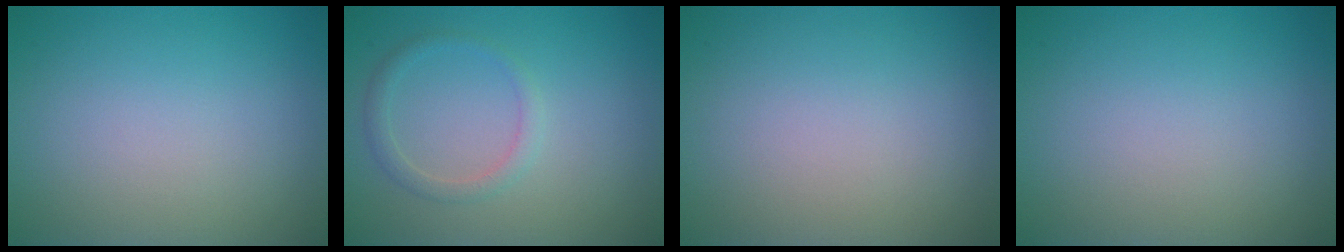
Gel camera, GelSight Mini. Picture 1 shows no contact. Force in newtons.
{"total": 1.5, "press": 1.5, "slide": 0.1}
{"total": 0.0}
{"total": 0.0}